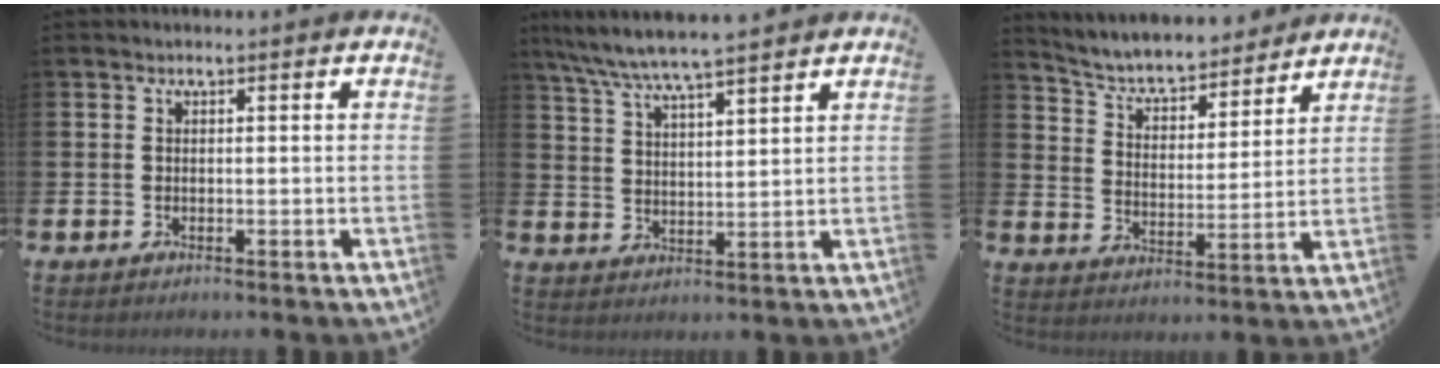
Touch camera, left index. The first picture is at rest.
{"total": 6.5, "force": [6.2, 0.0, 2.1], "torque": [-0.064, -0.029, 0.109]}
{"total": 5.8, "force": [5.4, 1.7, 1.4], "torque": [-0.055, -0.046, 0.087]}